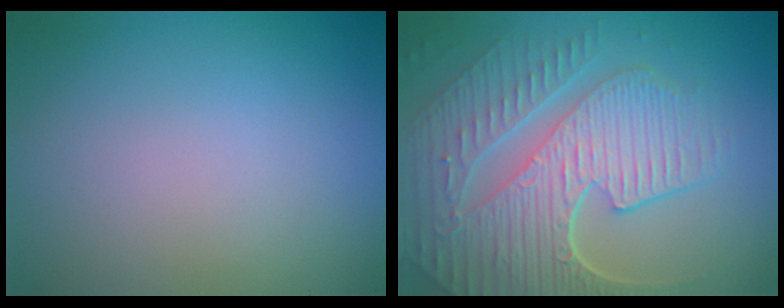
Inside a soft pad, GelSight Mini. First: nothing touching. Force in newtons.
{"total": 9.3, "press": 6.2, "slide": 6.9}